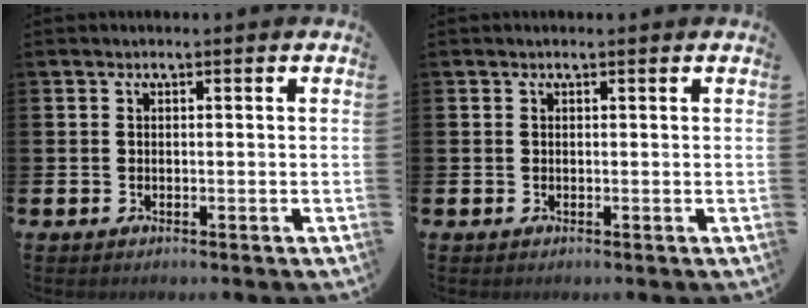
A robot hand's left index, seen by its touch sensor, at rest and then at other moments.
{"total": 0.0}